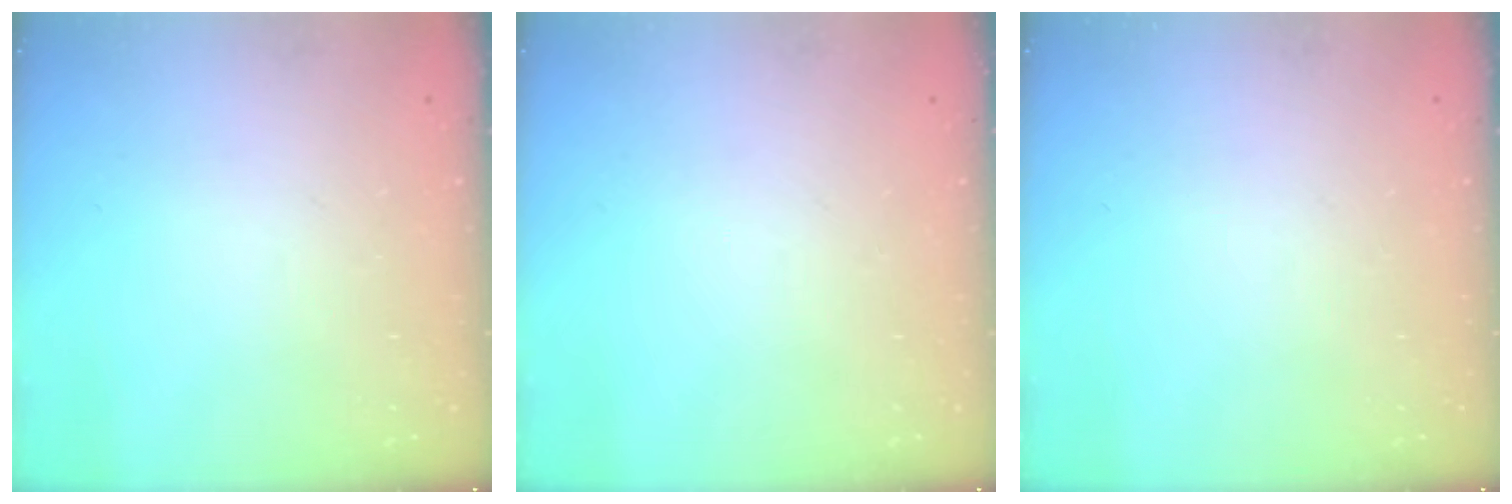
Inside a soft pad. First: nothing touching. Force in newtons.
{"total": 0.0}
{"total": 0.0}